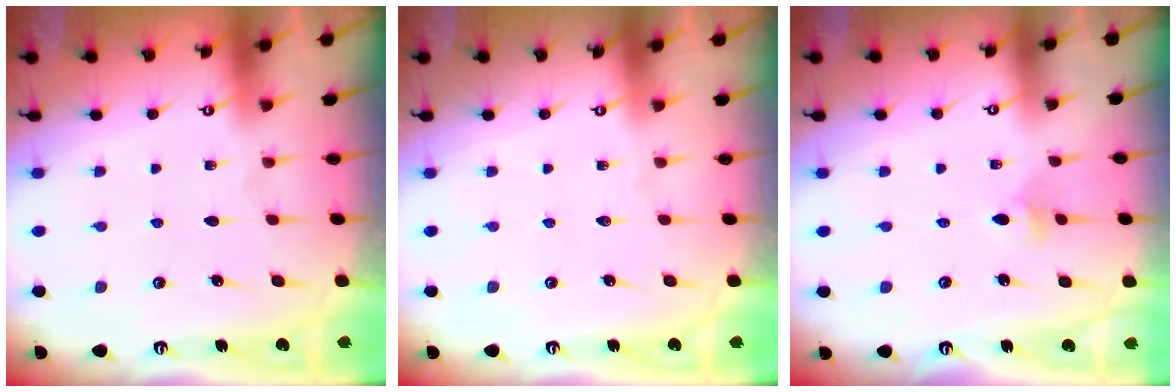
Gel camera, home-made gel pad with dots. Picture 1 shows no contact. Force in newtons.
{"total": 0.0}
{"total": 2.6, "press": 2.6, "slide": 0.5}